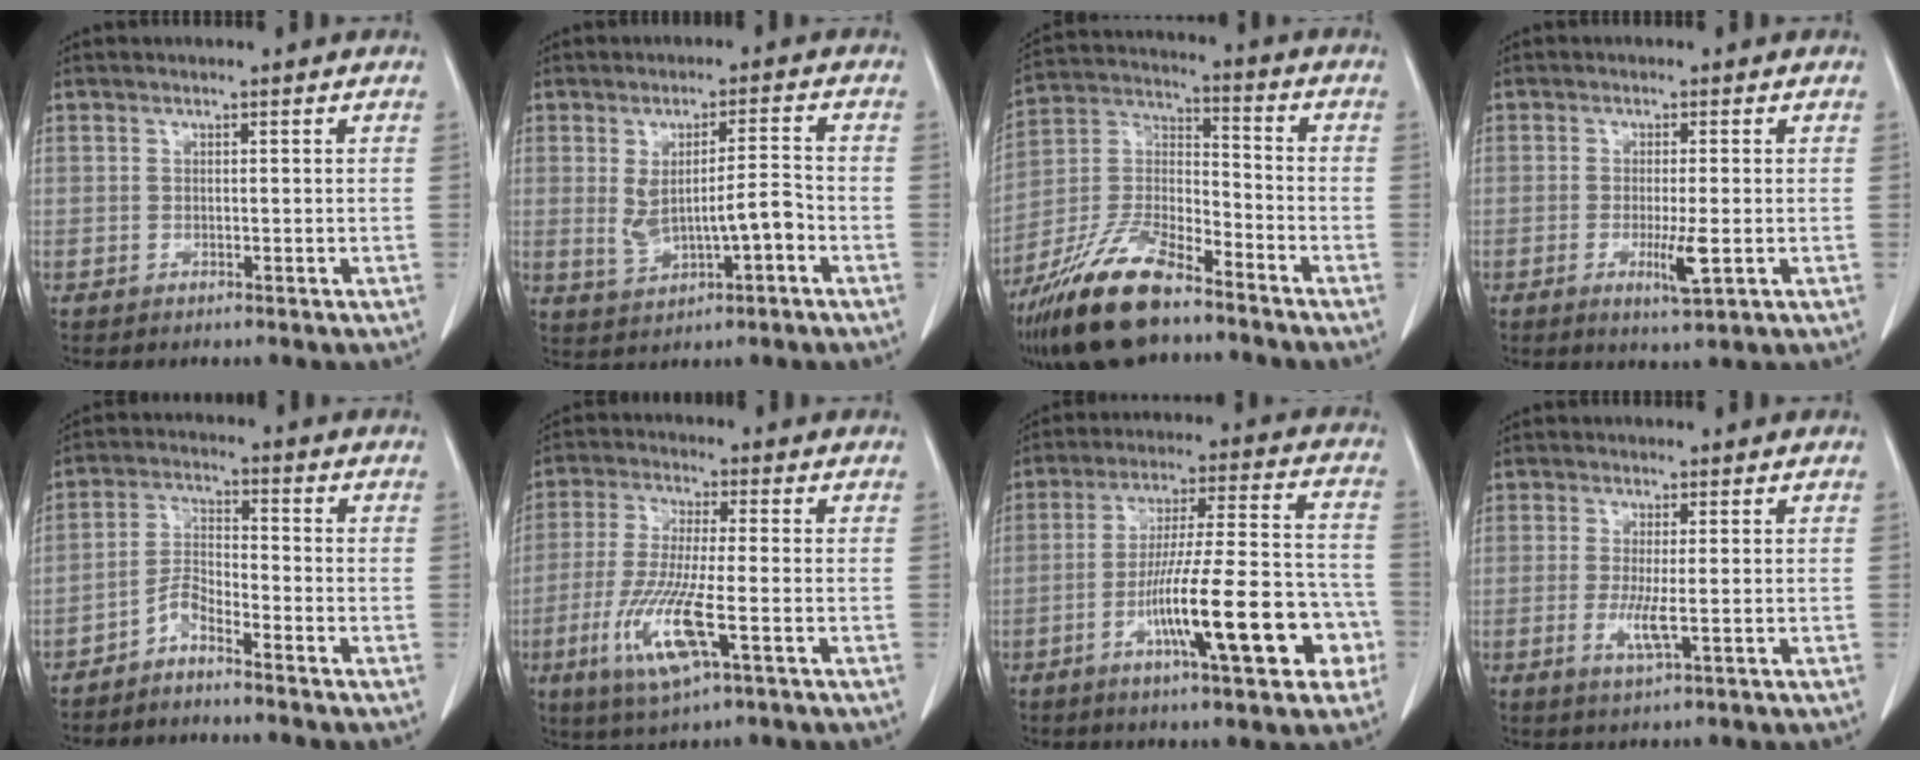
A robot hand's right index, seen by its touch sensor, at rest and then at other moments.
{"total": 6.8, "force": [-1.2, 1.6, 6.5], "torque": [-0.116, 0.008, -0.008]}
{"total": 16.0, "force": [-11.9, 4.7, 9.7], "torque": [-0.203, 0.001, -0.219]}
{"total": 4.3, "force": [-1.2, 0.4, 4.1], "torque": [-0.072, -0.009, -0.016]}
{"total": 3.9, "force": [-3.3, 0.7, 1.9], "torque": [-0.041, 0.000, -0.068]}
{"total": 11.1, "force": [-3.8, 1.2, 10.4], "torque": [-0.217, -0.022, -0.072]}
{"total": 17.6, "force": [-6.5, 2.6, 16.2], "torque": [-0.251, 0.016, -0.094]}
{"total": 3.6, "force": [-0.6, 0.2, 3.6], "torque": [-0.077, -0.010, -0.008]}